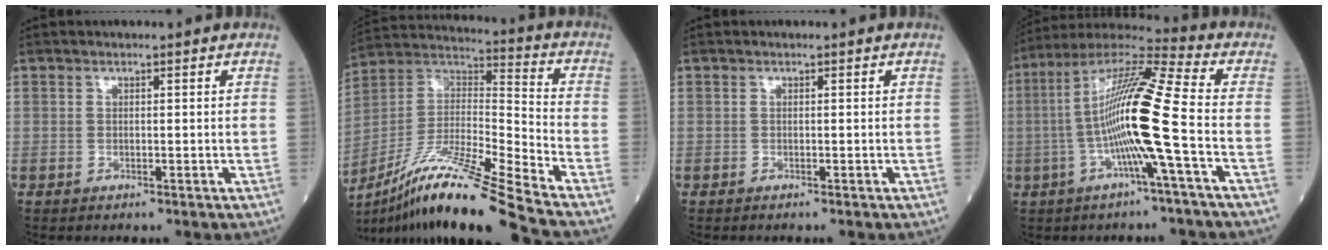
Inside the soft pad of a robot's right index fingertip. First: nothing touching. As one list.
[{"total": 20.9, "force": [-16.1, -1.0, 13.2], "torque": [-0.281, -0.022, -0.297]}, {"total": 0.0}, {"total": 15.2, "force": [-2.5, -0.9, 14.9], "torque": [-0.285, 0.014, -0.058]}]